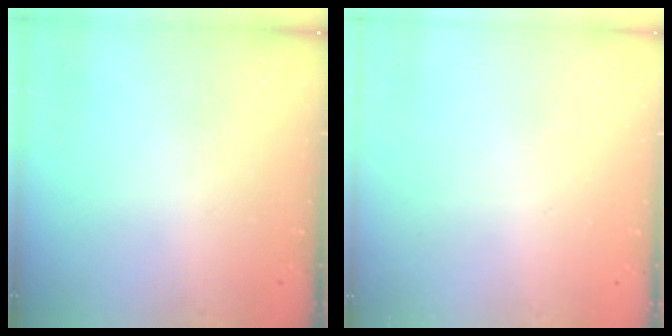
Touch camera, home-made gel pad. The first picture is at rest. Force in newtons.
{"total": 2.6, "press": 2.6, "slide": 0.2}